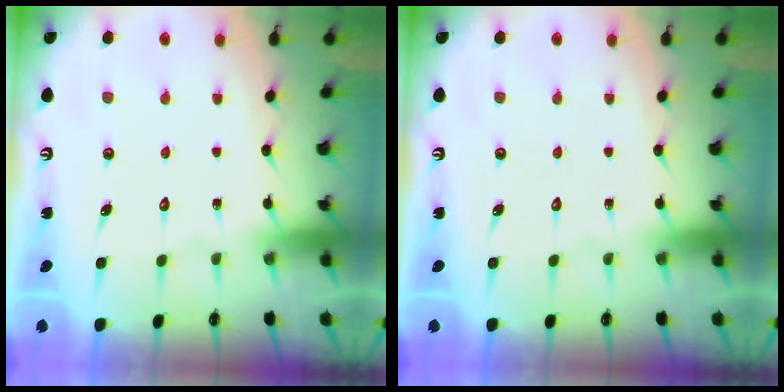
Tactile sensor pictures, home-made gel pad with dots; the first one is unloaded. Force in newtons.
{"total": 0.0}